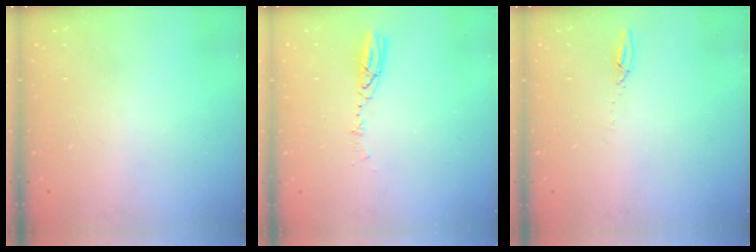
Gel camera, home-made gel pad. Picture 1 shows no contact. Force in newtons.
{"total": 4.7, "press": 4.6, "slide": 0.5}
{"total": 2.7, "press": 2.7, "slide": 0.2}